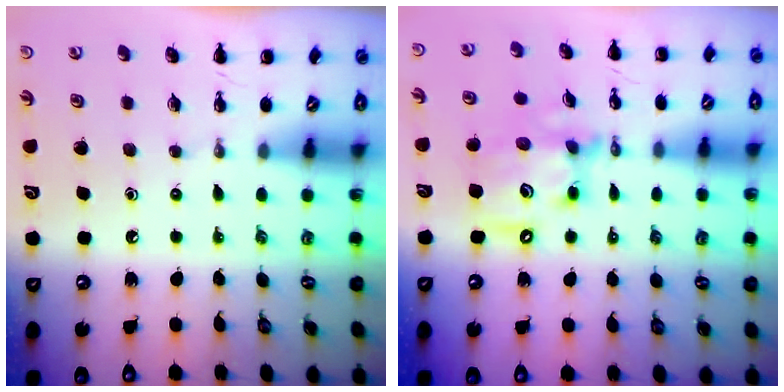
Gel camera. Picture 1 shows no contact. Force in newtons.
{"total": 14.4, "press": 14.0, "slide": 3.1}